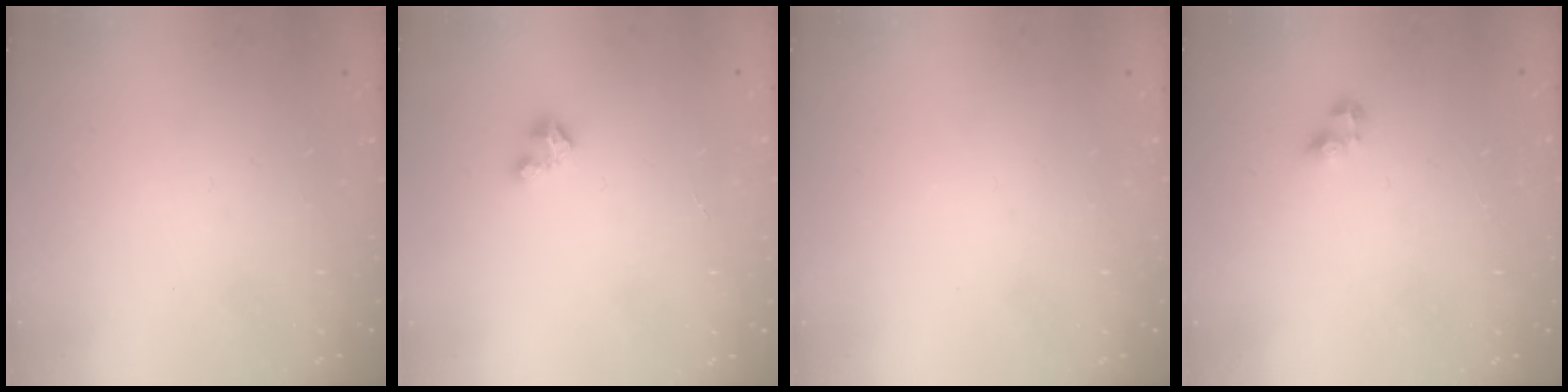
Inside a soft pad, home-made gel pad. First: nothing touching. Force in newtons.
{"total": 1.5, "press": 1.5, "slide": 0.2}
{"total": 0.0}
{"total": 3.6, "press": 3.6, "slide": 0.5}